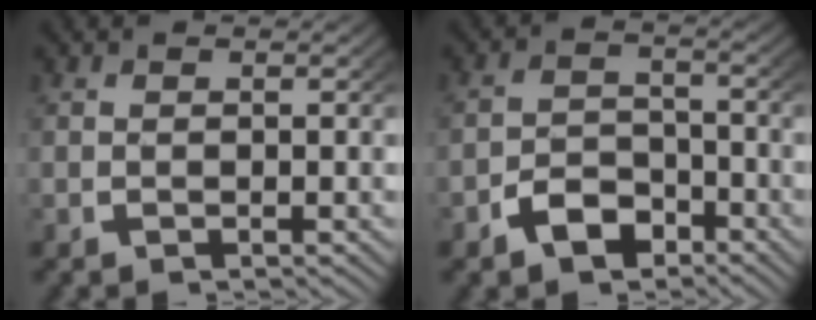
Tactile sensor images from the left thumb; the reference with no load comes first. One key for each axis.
{"total": 4.1, "fx": -2.7, "fy": 2.7, "fz": 1.4, "tx": -0.017, "ty": -0.011, "tz": -0.044}